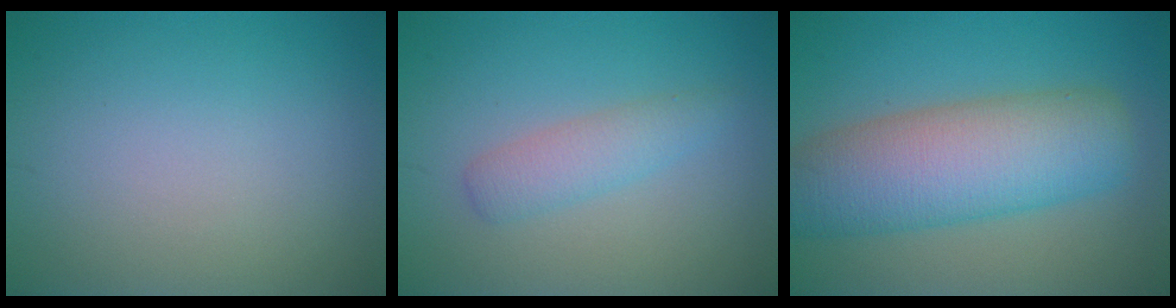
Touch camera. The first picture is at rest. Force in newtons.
{"total": 2.4, "press": 2.4, "slide": 0.0}
{"total": 9.5, "press": 9.5, "slide": 0.3}